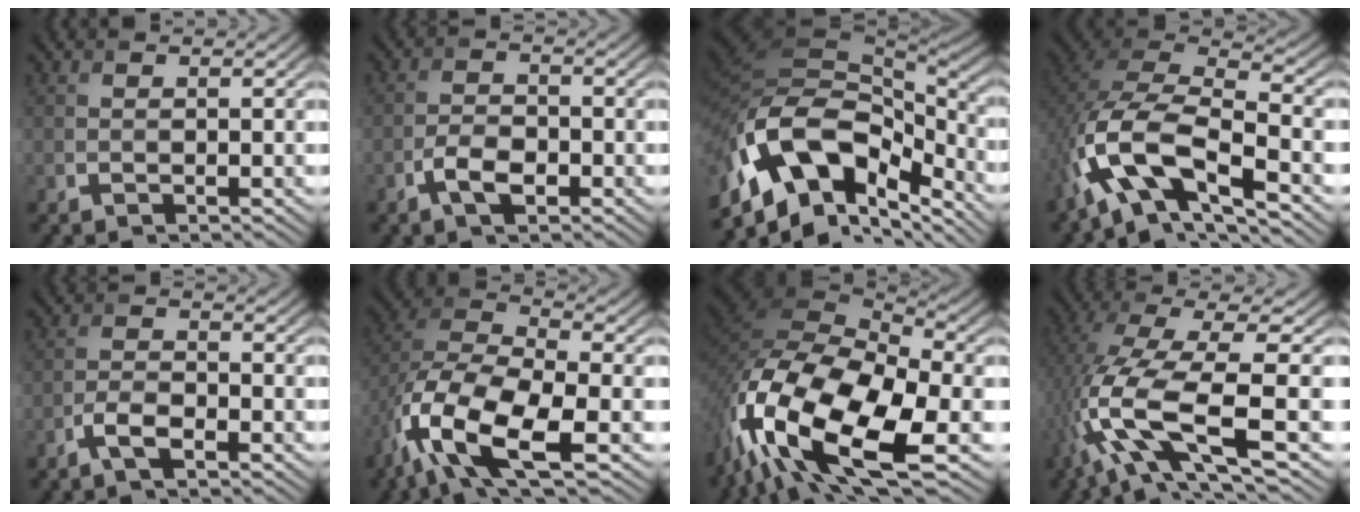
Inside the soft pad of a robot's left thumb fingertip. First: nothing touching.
{"total": 3.8, "force": [-2.0, 1.9, 2.6], "torque": [-0.052, 0.001, -0.043]}
{"total": 16.5, "force": [-7.6, 8.7, 11.8], "torque": [-0.280, -0.026, -0.123]}
{"total": 14.0, "force": [-6.4, 6.2, 10.8], "torque": [-0.231, -0.013, -0.127]}
{"total": 3.0, "force": [-2.0, 1.0, 2.0], "torque": [-0.048, 0.003, -0.046]}
{"total": 13.7, "force": [-6.8, 5.7, 10.5], "torque": [-0.232, -0.021, -0.138]}
{"total": 19.4, "force": [-8.3, 9.4, 14.7], "torque": [-0.347, -0.053, -0.133]}
{"total": 12.6, "force": [-2.9, 3.8, 11.6], "torque": [-0.255, -0.006, -0.054]}